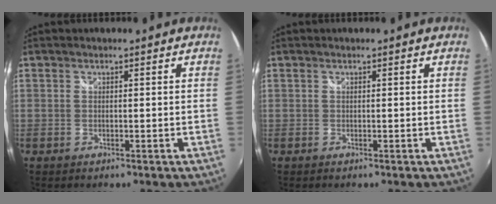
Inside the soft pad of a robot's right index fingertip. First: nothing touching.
{"total": 0.0}